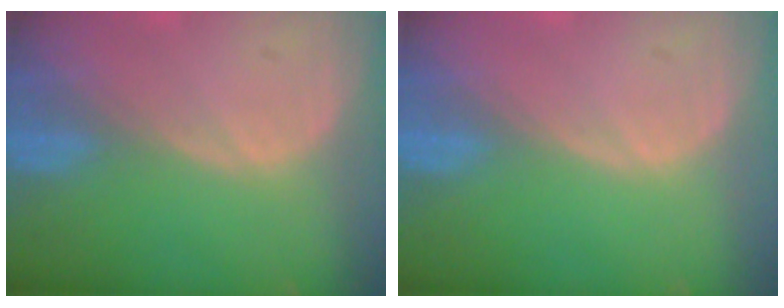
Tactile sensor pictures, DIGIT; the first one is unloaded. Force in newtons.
{"total": 0.0}